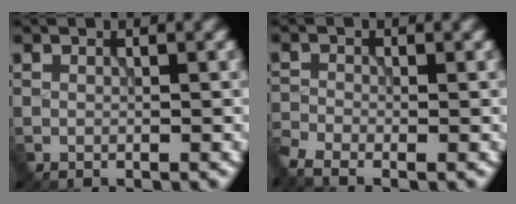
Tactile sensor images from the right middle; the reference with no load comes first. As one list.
[{"total": 2.7, "force": [-2.2, 0.9, 1.5], "torque": [-0.035, -0.012, -0.057]}]